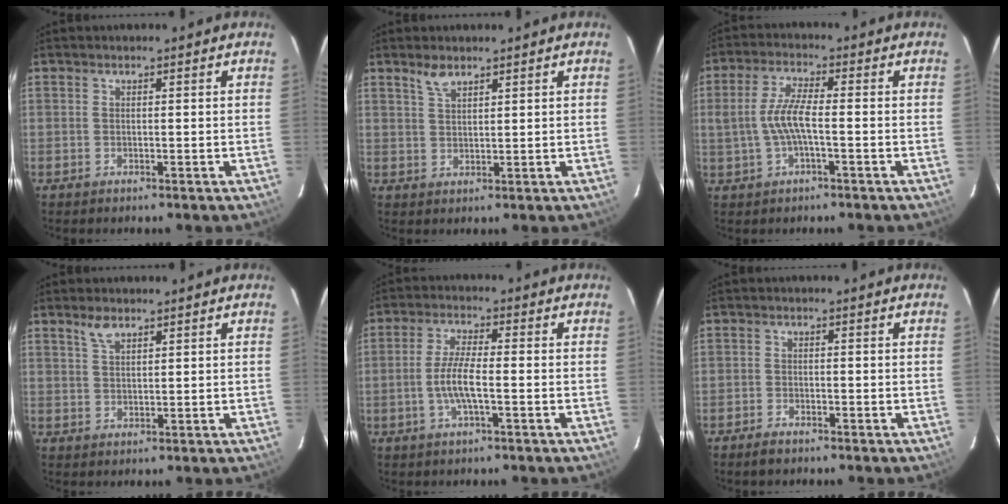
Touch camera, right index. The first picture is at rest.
{"total": 2.9, "force": [2.2, 1.0, 1.4], "torque": [-0.028, 0.003, 0.045]}
{"total": 6.5, "force": [-1.1, 1.6, 6.2], "torque": [-0.128, 0.004, -0.017]}
{"total": 2.8, "force": [2.1, 1.1, 1.5], "torque": [-0.029, 0.005, 0.042]}
{"total": 5.9, "force": [-1.6, 0.9, 5.7], "torque": [-0.116, 0.000, -0.032]}
{"total": 2.1, "force": [-1.8, 0.8, 0.7], "torque": [-0.024, 0.001, -0.033]}